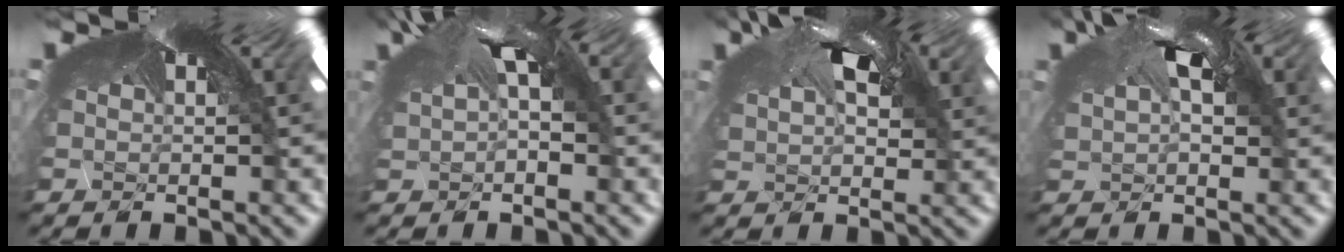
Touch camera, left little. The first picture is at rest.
{"total": 1.6, "force": [-0.8, 0.1, 1.4], "torque": [-0.054, -0.012, 0.002]}
{"total": 2.6, "force": [0.9, 2.3, 1.1], "torque": [-0.039, -0.001, 0.031]}
{"total": 1.9, "force": [0.3, 1.6, 0.9], "torque": [-0.036, -0.004, 0.023]}